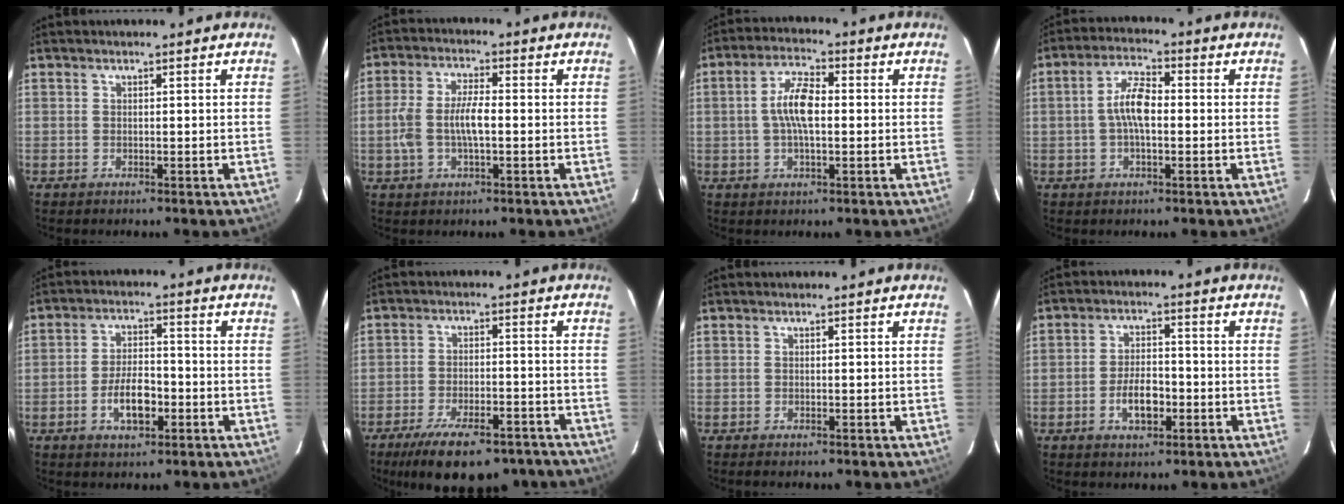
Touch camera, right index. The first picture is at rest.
{"total": 7.5, "force": [-1.1, 2.8, 6.8], "torque": [-0.141, 0.008, -0.020]}
{"total": 7.3, "force": [0.0, 2.7, 6.7], "torque": [-0.131, 0.013, -0.001]}
{"total": 6.4, "force": [-0.5, 2.5, 5.9], "torque": [-0.116, 0.015, -0.011]}
{"total": 7.0, "force": [-2.8, 3.1, 5.6], "torque": [-0.113, 0.005, -0.045]}
{"total": 18.2, "force": [-13.6, 6.8, 10.0], "torque": [-0.188, -0.023, -0.193]}
{"total": 0.9, "force": [-0.8, 0.2, 0.3], "torque": [-0.004, -0.001, -0.015]}
{"total": 6.1, "force": [-2.5, 2.9, 4.8], "torque": [-0.099, 0.004, -0.039]}